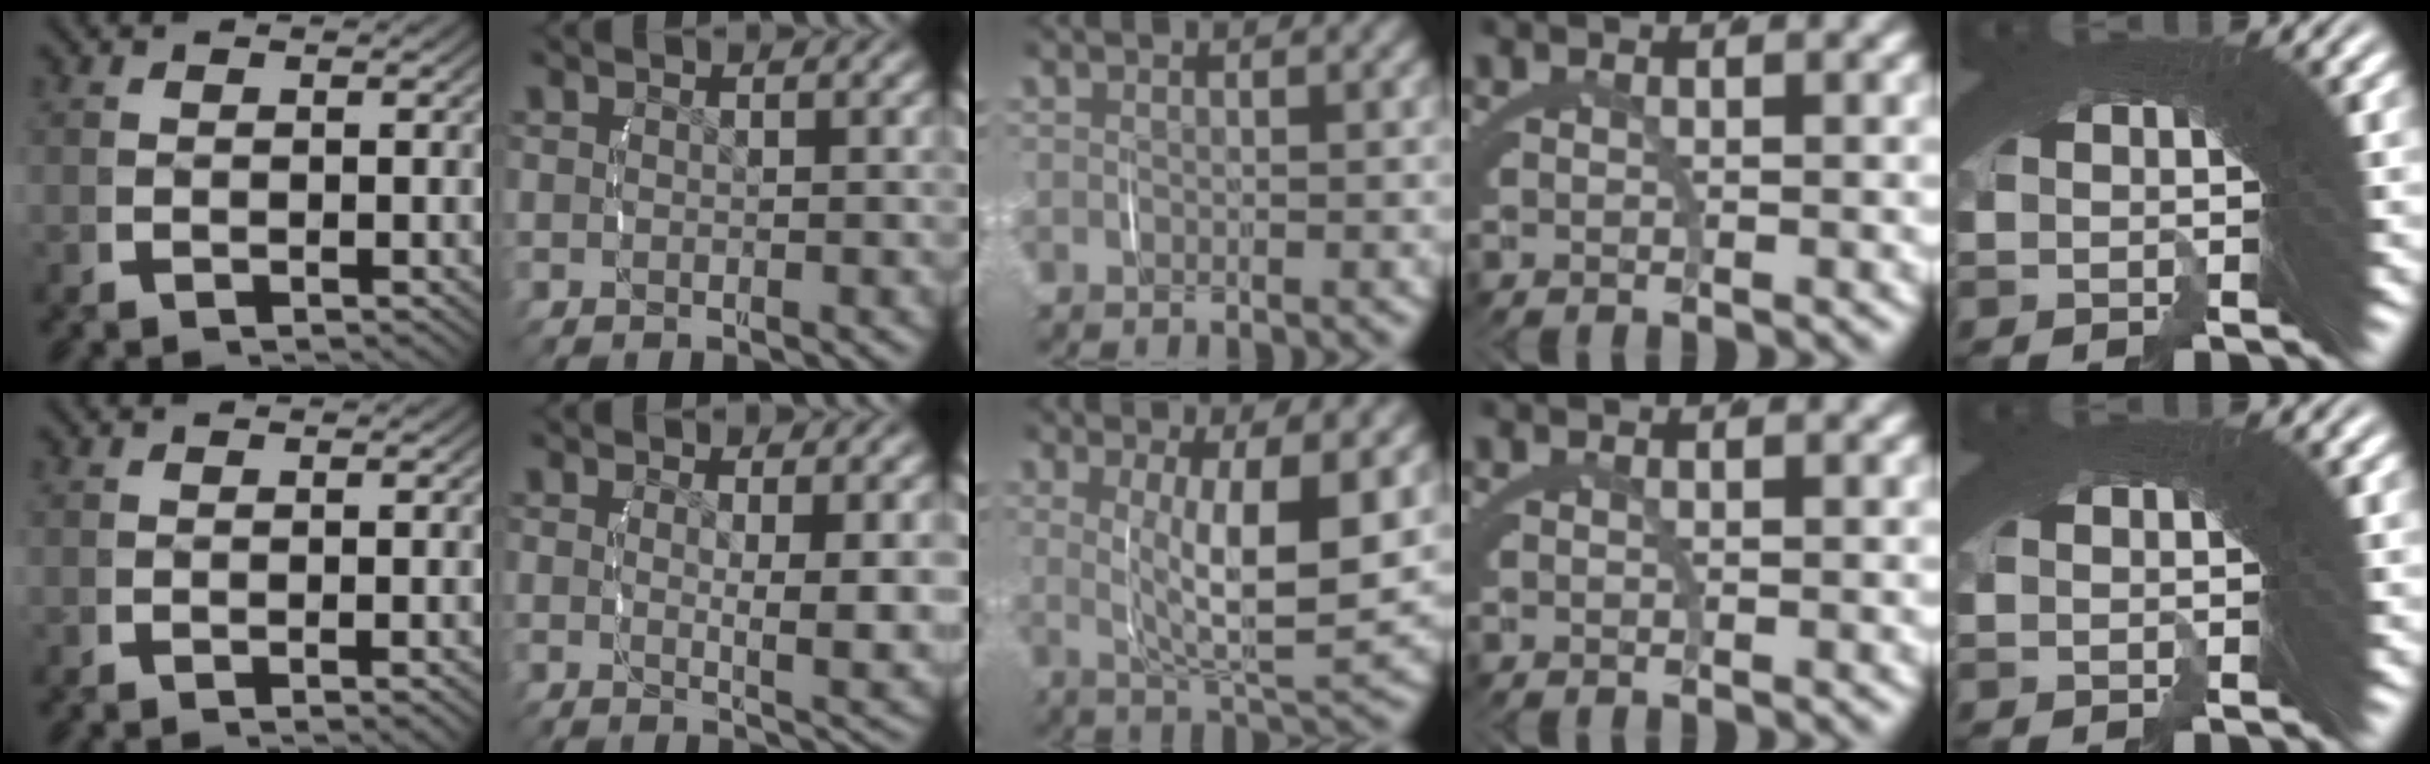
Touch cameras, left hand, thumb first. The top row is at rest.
{"thumb": {"total": 0.8, "force": [-0.4, 0.0, 0.7], "torque": [-0.010, 0.006, -0.008]}, "index": {"total": 3.4, "force": [1.0, -0.2, 3.3], "torque": [-0.047, -0.012, 0.019]}, "middle": {"total": 7.6, "force": [1.4, 2.7, 7.0], "torque": [-0.116, -0.014, 0.028]}}